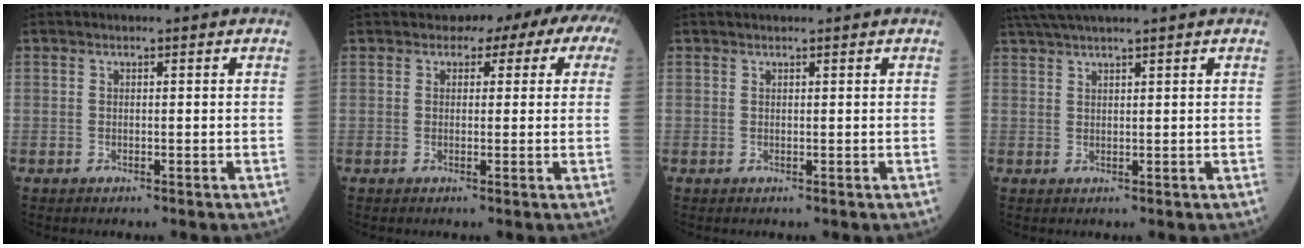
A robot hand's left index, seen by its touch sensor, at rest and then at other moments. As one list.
[{"total": 6.2, "force": [4.1, 3.4, 3.2], "torque": [-0.034, 0.019, 0.027]}, {"total": 0.7, "force": [0.7, 0.0, 0.2], "torque": [-0.005, 0.014, 0.016]}, {"total": 5.3, "force": [4.5, -1.0, 2.7], "torque": [-0.049, 0.030, 0.085]}]